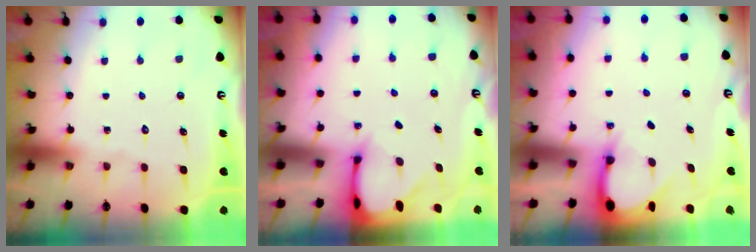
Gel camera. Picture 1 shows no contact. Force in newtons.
{"total": 2.7, "press": 2.7, "slide": 0.2}
{"total": 3.4, "press": 3.4, "slide": 0.2}